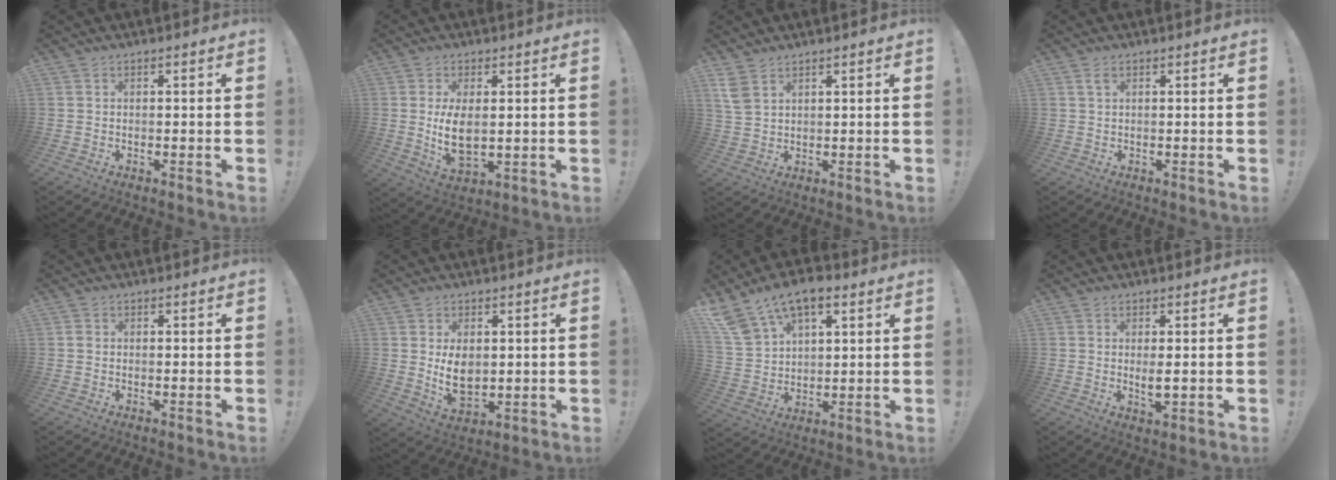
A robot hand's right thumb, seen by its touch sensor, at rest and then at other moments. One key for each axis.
{"total": 8.0, "fx": 0.9, "fy": 4.2, "fz": 6.7, "tx": -0.120, "ty": -0.018, "tz": 0.015}
{"total": 5.3, "fx": 3.2, "fy": 3.0, "fz": 2.9, "tx": -0.061, "ty": -0.011, "tz": 0.063}
{"total": 1.8, "fx": 1.0, "fy": 0.9, "fz": 1.2, "tx": -0.016, "ty": 0.000, "tz": 0.017}
{"total": 0.8, "fx": 0.1, "fy": 0.6, "fz": 0.4, "tx": -0.006, "ty": 0.004, "tz": 0.001}
{"total": 8.1, "fx": 1.2, "fy": 5.6, "fz": 5.7, "tx": -0.091, "ty": -0.013, "tz": 0.022}
{"total": 14.4, "fx": 8.8, "fy": 8.3, "fz": 7.8, "tx": -0.145, "ty": -0.045, "tz": 0.166}
{"total": 3.4, "fx": 0.5, "fy": 1.0, "fz": 3.3, "tx": -0.043, "ty": -0.009, "tz": 0.008}